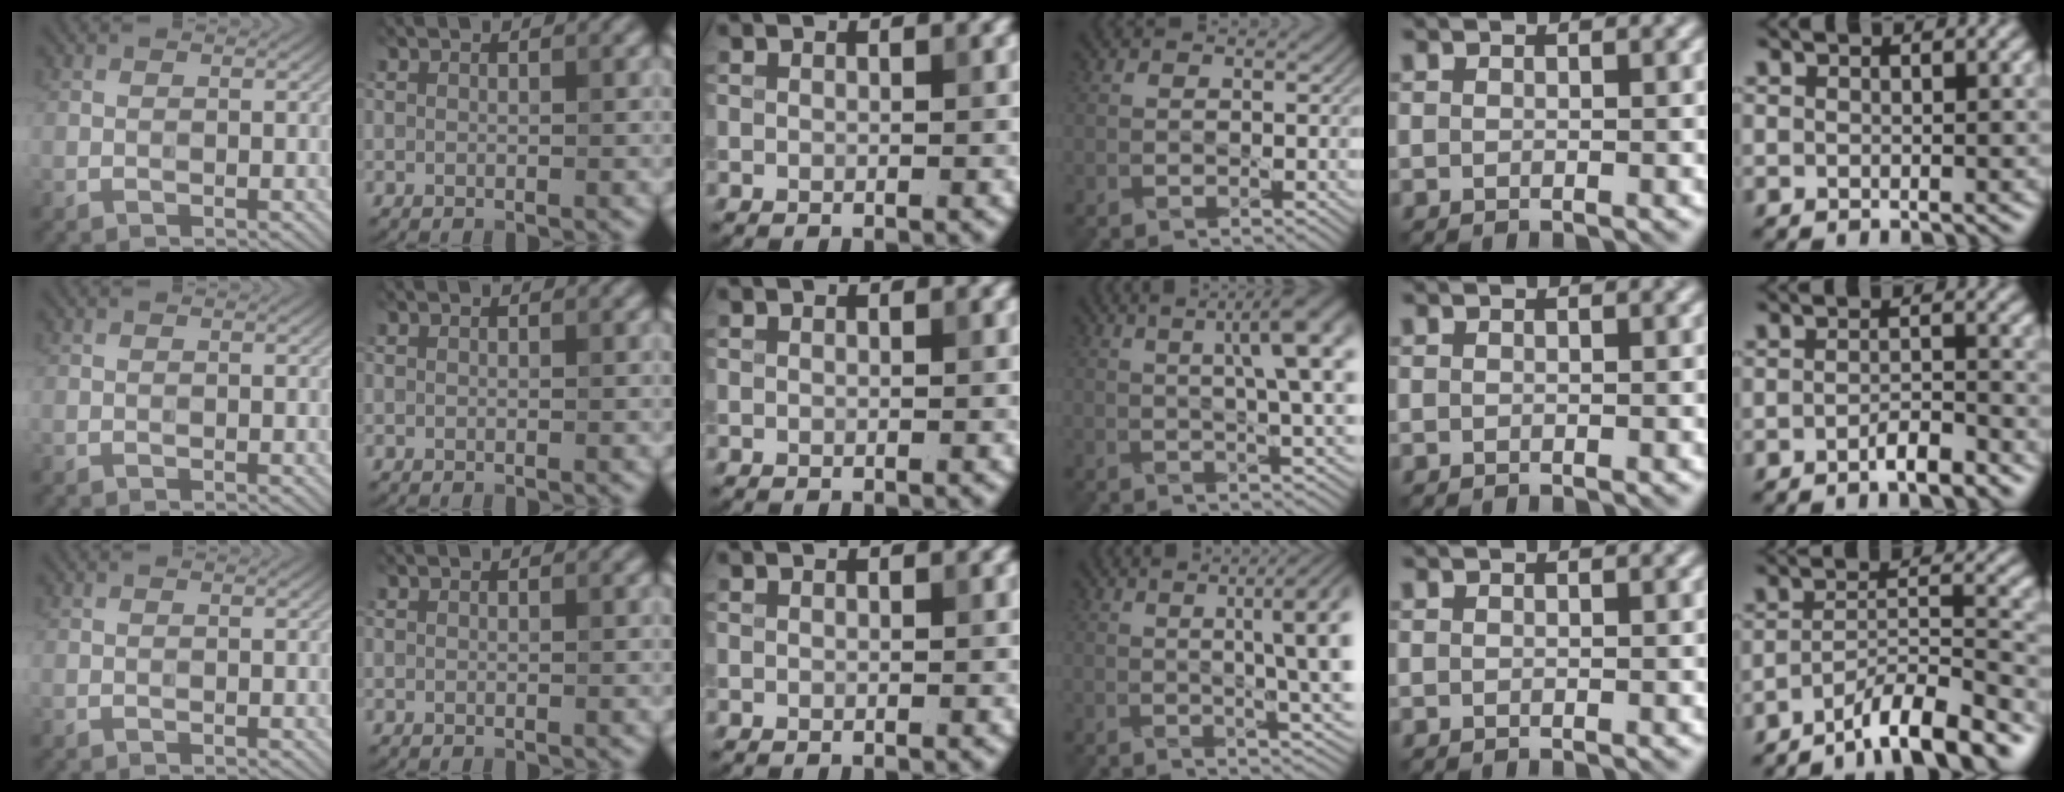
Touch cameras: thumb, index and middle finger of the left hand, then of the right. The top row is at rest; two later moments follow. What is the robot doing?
{"motion": "pour", "object": "measuring cup"}